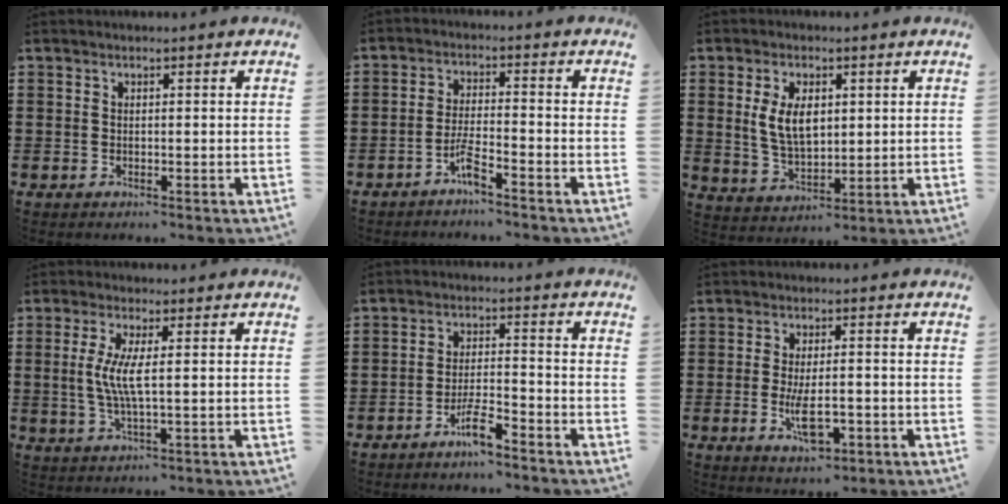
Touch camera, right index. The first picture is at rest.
{"total": 4.1, "force": [-3.1, 0.2, 2.7], "torque": [-0.062, -0.003, -0.062]}
{"total": 6.9, "force": [1.4, 3.8, 5.5], "torque": [-0.116, 0.006, 0.020]}
{"total": 5.3, "force": [0.5, 0.7, 5.3], "torque": [-0.114, -0.010, 0.003]}
{"total": 4.8, "force": [-3.5, 0.7, 3.2], "torque": [-0.068, 0.001, -0.067]}
{"total": 5.5, "force": [-1.6, 2.0, 4.9], "torque": [-0.089, -0.004, -0.032]}